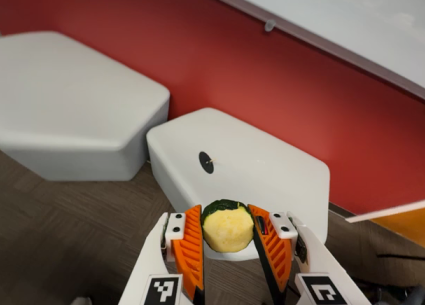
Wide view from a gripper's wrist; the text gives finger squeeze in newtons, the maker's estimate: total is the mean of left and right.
{"total": 10.7, "left": 11.4, "right": 10.0}